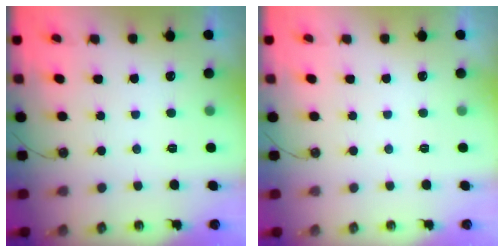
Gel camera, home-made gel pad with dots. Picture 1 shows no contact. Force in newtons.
{"total": 0.0}